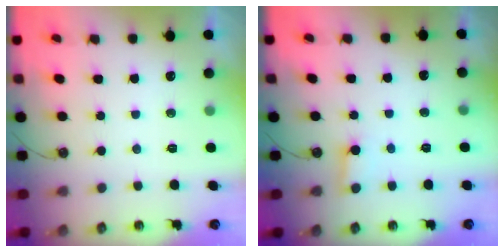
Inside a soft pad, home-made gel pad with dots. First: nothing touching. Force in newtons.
{"total": 3.5, "press": 3.4, "slide": 0.7}